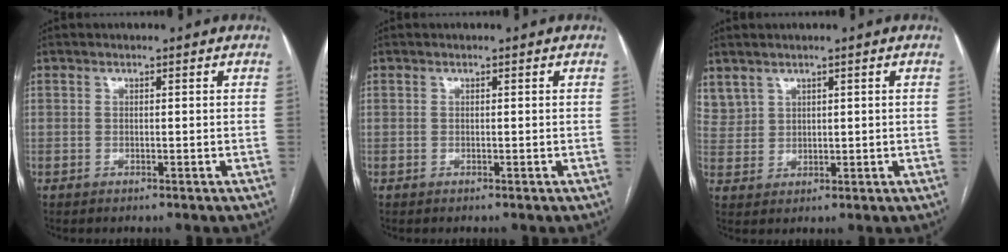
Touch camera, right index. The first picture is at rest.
{"total": 0.0}
{"total": 4.5, "force": [3.4, 2.9, 0.9], "torque": [-0.020, 0.009, 0.080]}